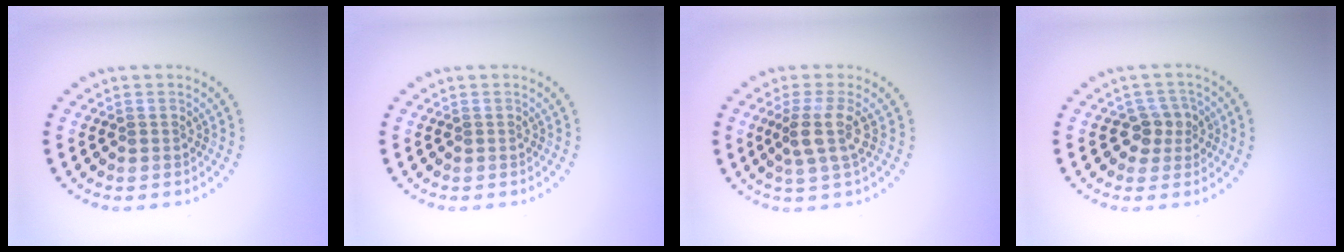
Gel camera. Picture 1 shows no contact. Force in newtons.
{"total": 0.0}
{"total": 2.7, "press": 2.0, "slide": 1.8}
{"total": 2.4, "press": 2.1, "slide": 1.0}